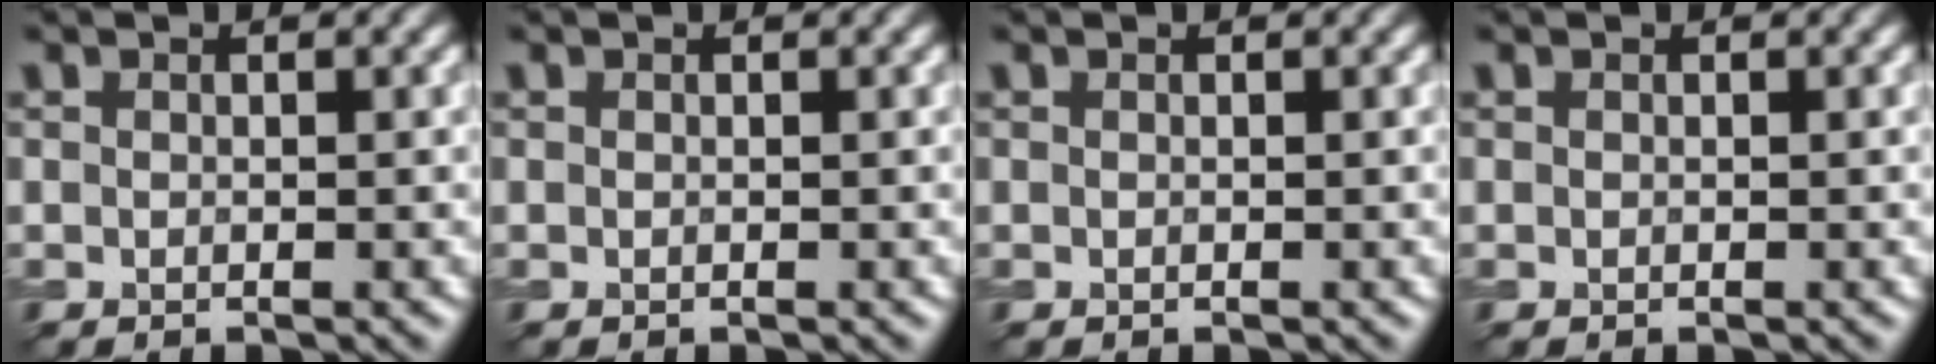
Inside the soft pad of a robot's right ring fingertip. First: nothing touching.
{"total": 0.0}
{"total": 0.0}
{"total": 0.0}